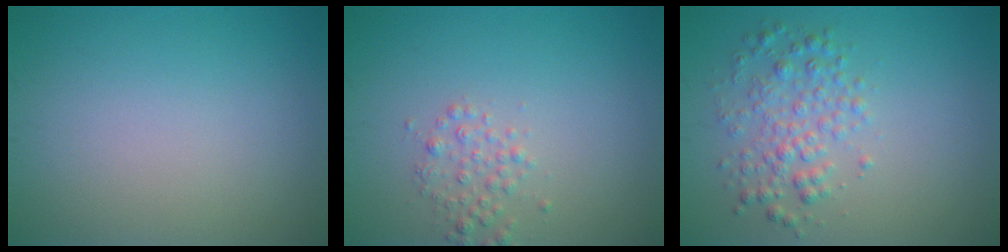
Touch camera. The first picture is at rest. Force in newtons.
{"total": 1.7, "press": 1.7, "slide": 0.0}
{"total": 3.0, "press": 3.0, "slide": 0.0}